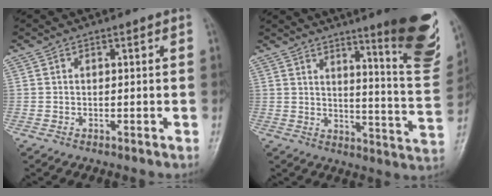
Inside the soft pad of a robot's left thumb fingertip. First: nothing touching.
{"total": 19.5, "force": [11.7, 2.8, 15.3], "torque": [-0.166, -0.078, 0.156]}